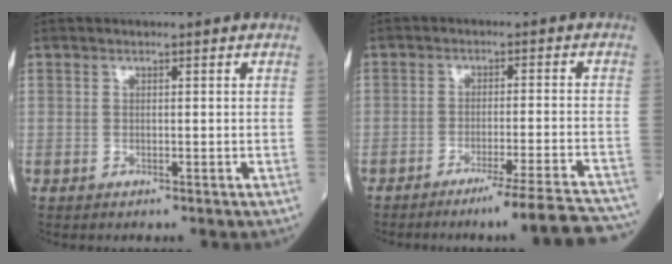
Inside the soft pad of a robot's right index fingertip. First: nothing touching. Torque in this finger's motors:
{"motor_torque": [-0.89, -0.94, -0.72, -0.21]}